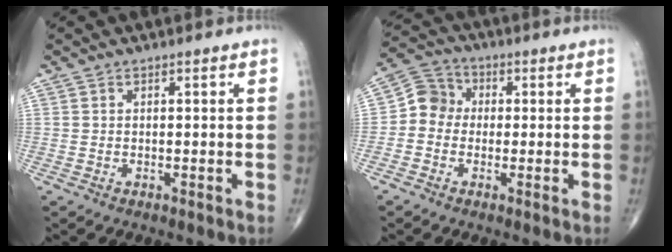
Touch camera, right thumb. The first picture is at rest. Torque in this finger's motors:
{"motor_torque": [0.09, 0.09, -0.06, -0.14, 0.02]}